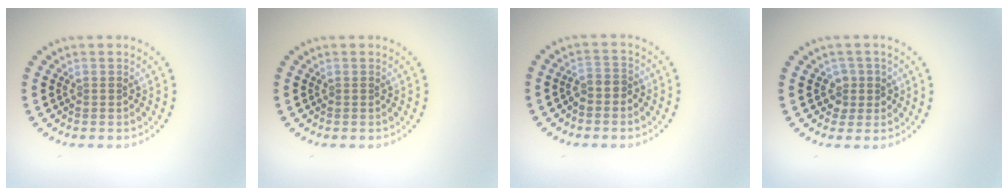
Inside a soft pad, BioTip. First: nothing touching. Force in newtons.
{"total": 0.0}
{"total": 1.2, "press": 0.9, "slide": 0.8}
{"total": 1.8, "press": 1.5, "slide": 1.1}